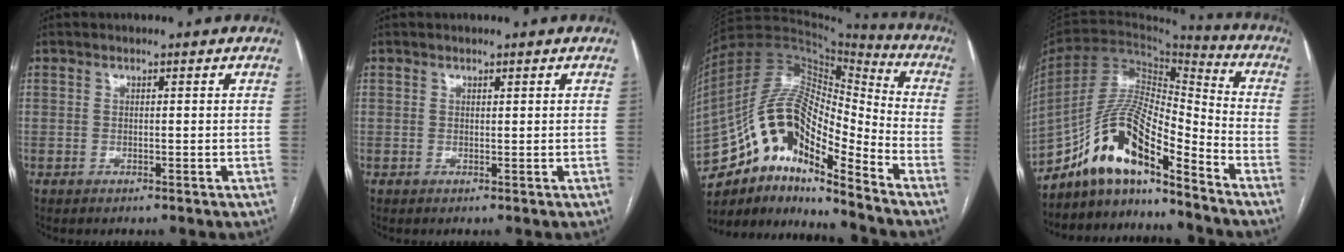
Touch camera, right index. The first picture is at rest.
{"total": 0.0}
{"total": 18.8, "force": [-11.1, 5.7, 14.1], "torque": [-0.270, 0.038, -0.190]}
{"total": 14.4, "force": [-10.8, 2.5, 9.1], "torque": [-0.172, 0.027, -0.193]}